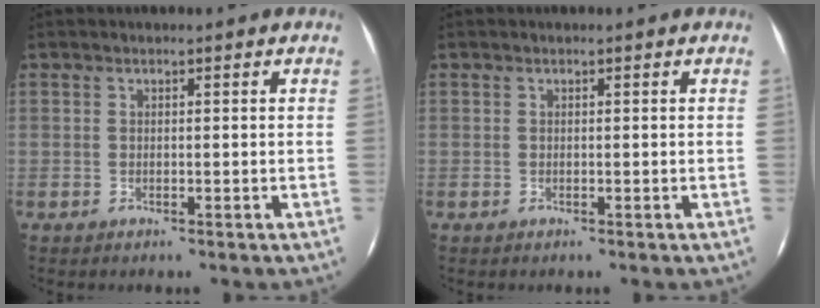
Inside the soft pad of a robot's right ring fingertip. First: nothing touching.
{"total": 0.0}